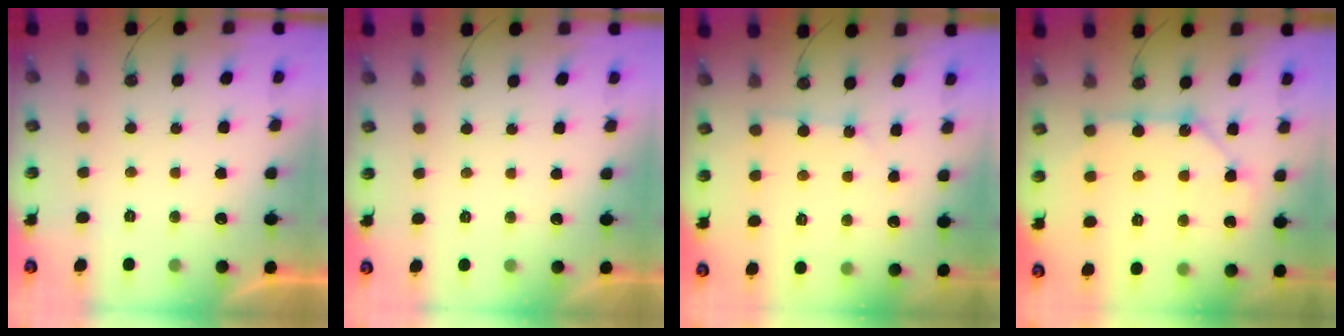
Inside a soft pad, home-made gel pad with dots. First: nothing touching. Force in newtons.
{"total": 0.0}
{"total": 2.1, "press": 2.1, "slide": 0.2}
{"total": 9.4, "press": 9.4, "slide": 0.9}